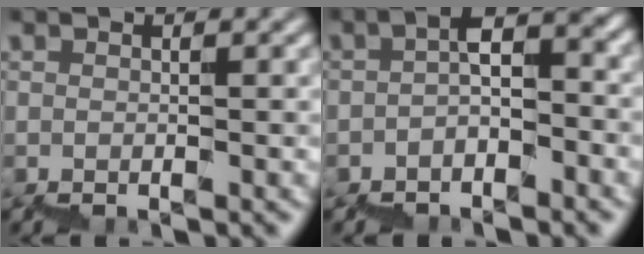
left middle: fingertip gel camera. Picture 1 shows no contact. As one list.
[{"total": 2.9, "force": [-1.2, 1.1, 2.4], "torque": [-0.041, 0.018, -0.021]}]